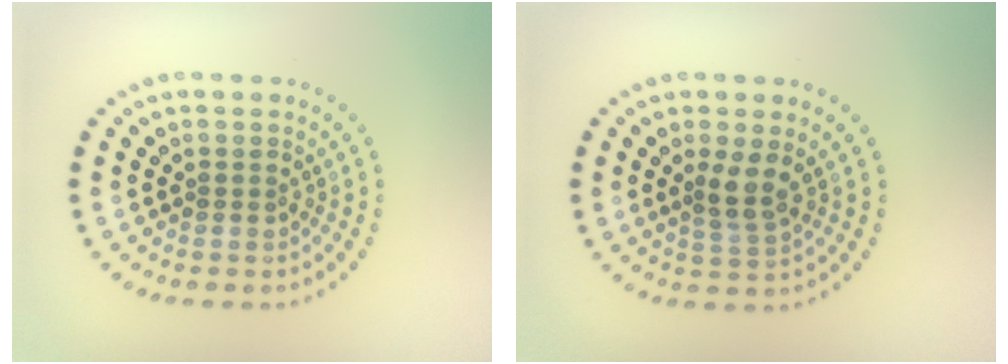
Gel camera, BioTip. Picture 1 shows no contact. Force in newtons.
{"total": 2.4, "press": 1.9, "slide": 1.5}